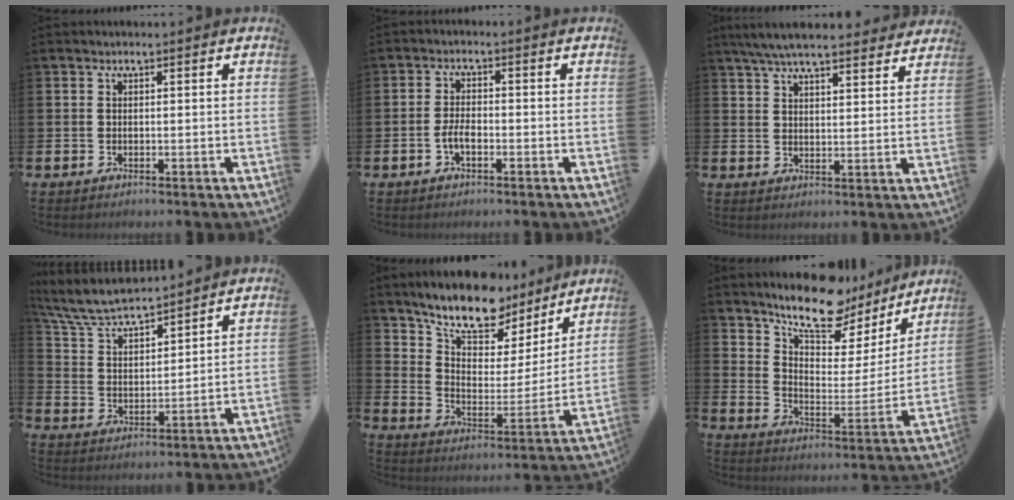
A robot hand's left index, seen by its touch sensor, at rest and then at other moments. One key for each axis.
{"total": 2.6, "fx": -1.0, "fy": 1.2, "fz": 2.1, "tx": -0.036, "ty": 0.003, "tz": -0.021}
{"total": 6.7, "fx": 6.3, "fy": 1.0, "fz": 2.1, "tx": -0.056, "ty": -0.026, "tz": 0.114}
{"total": 7.0, "fx": 6.6, "fy": 1.1, "fz": 2.1, "tx": -0.072, "ty": -0.038, "tz": 0.116}
{"total": 11.8, "fx": 9.9, "fy": 4.7, "fz": 4.1, "tx": -0.111, "ty": -0.067, "tz": 0.173}
{"total": 12.1, "fx": 10.5, "fy": 4.0, "fz": 4.4, "tx": -0.103, "ty": -0.067, "tz": 0.185}